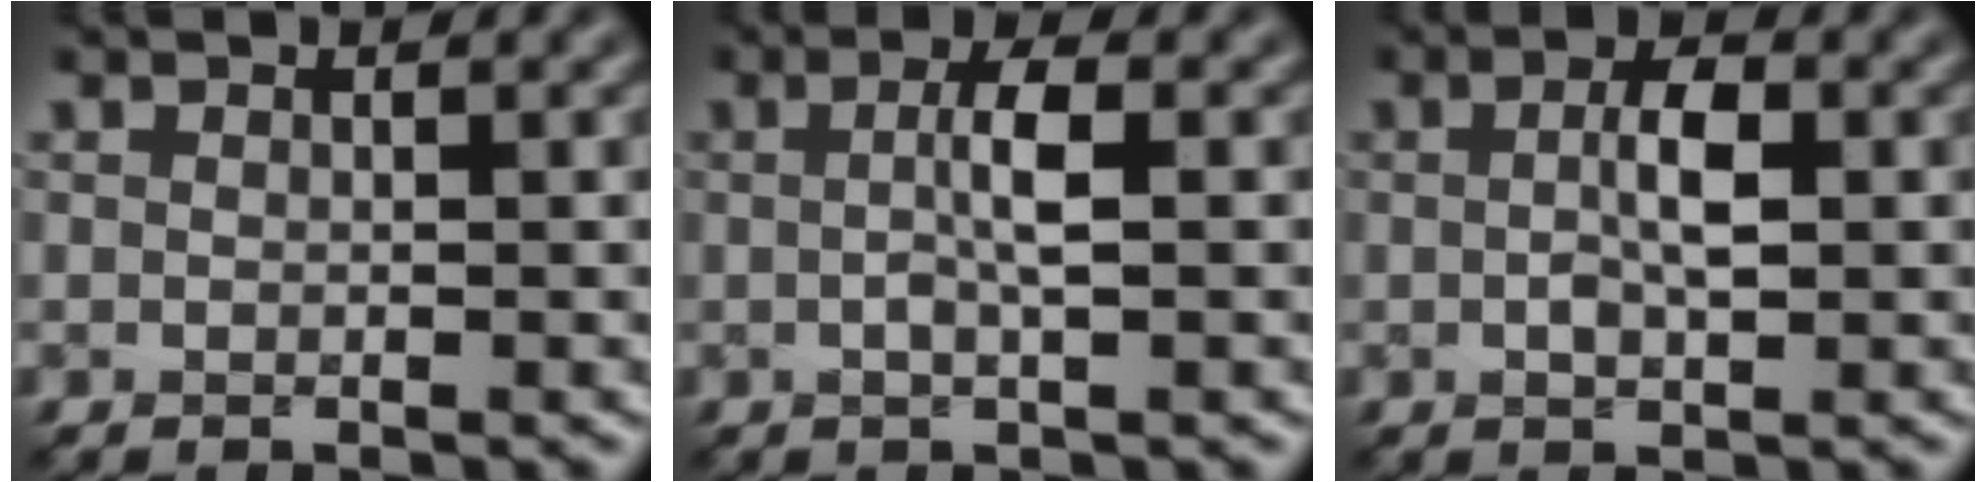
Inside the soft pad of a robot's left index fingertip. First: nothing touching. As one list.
[{"total": 2.8, "force": [0.2, 0.5, 2.8], "torque": [-0.052, 0.007, 0.001]}, {"total": 3.2, "force": [0.2, 1.3, 2.9], "torque": [-0.057, 0.002, 0.002]}]